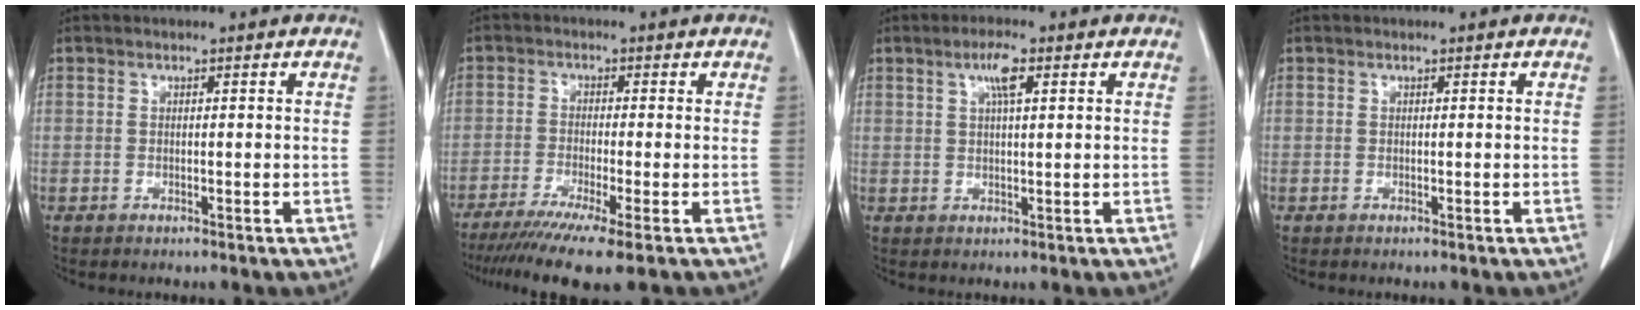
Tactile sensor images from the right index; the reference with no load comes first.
{"total": 9.3, "force": [-6.6, -0.3, 6.6], "torque": [-0.104, -0.022, -0.105]}
{"total": 3.6, "force": [1.6, 0.5, 3.2], "torque": [-0.060, 0.004, 0.028]}
{"total": 0.0}